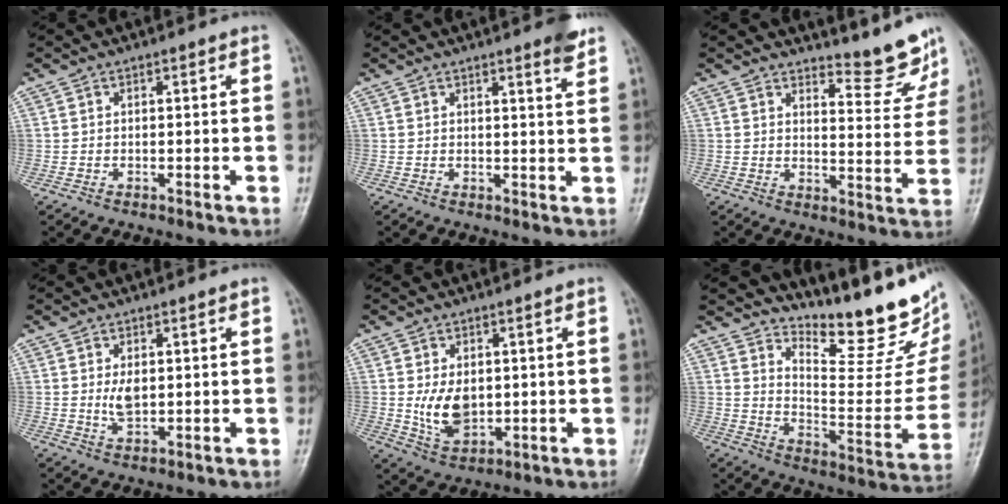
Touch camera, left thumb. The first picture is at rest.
{"total": 3.7, "force": [2.7, 0.3, 2.5], "torque": [-0.026, -0.017, 0.033]}
{"total": 8.4, "force": [8.0, 1.6, 2.1], "torque": [-0.007, -0.081, 0.104]}
{"total": 3.6, "force": [0.7, 1.9, 2.9], "torque": [-0.046, -0.010, 0.018]}
{"total": 7.1, "force": [0.5, 4.7, 5.3], "torque": [-0.081, -0.014, 0.024]}
{"total": 20.1, "force": [16.4, 5.2, 10.3], "torque": [-0.105, -0.136, 0.238]}